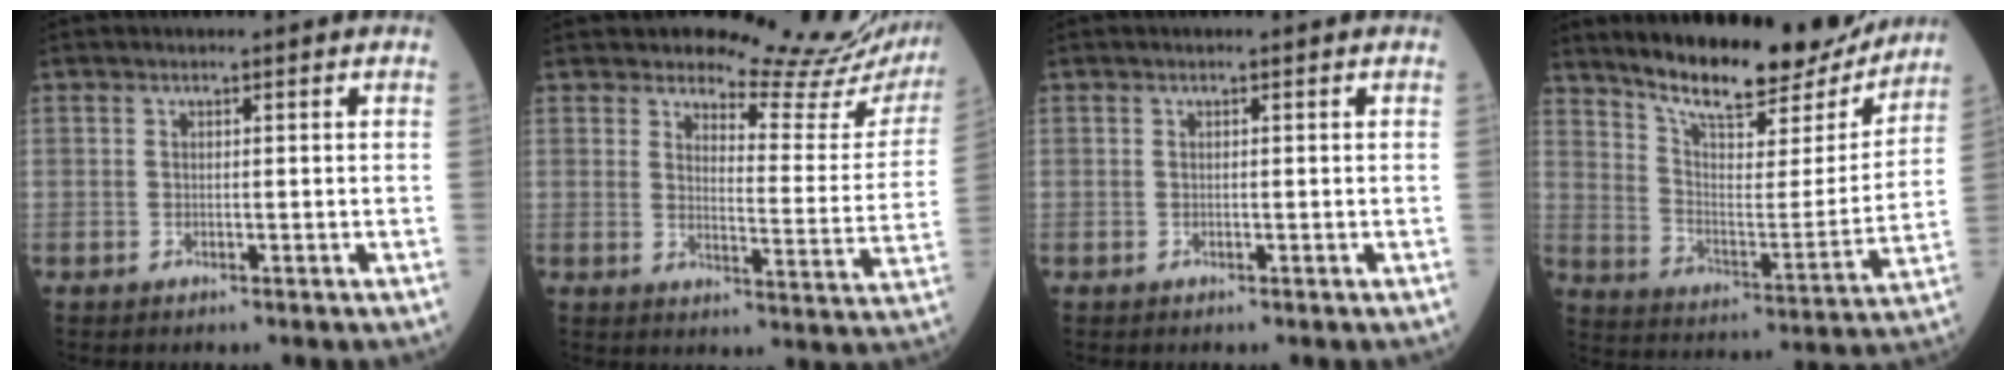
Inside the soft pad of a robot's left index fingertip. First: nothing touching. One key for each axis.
{"total": 15.9, "fx": 15.5, "fy": 1.6, "fz": 2.9, "tx": -0.025, "ty": -0.104, "tz": 0.161}
{"total": 0.0}
{"total": 20.3, "fx": 17.7, "fy": 4.9, "fz": 8.7, "tx": -0.133, "ty": -0.020, "tz": 0.261}